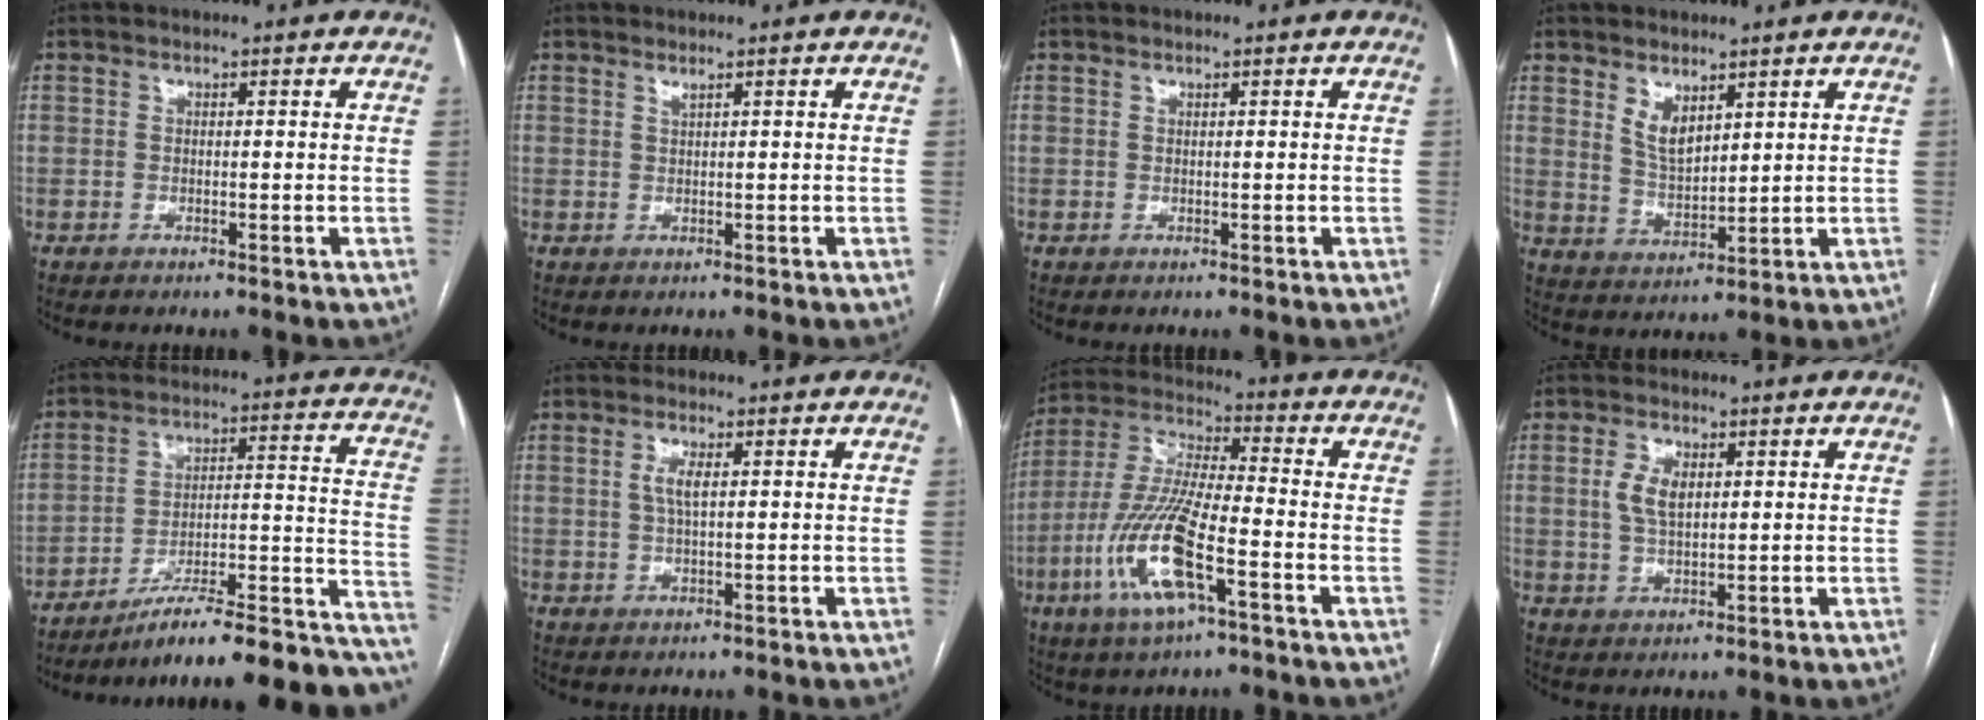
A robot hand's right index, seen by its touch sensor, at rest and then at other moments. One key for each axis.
{"total": 0.6, "fx": 0.5, "fy": -0.2, "fz": 0.3, "tx": -0.013, "ty": -0.006, "tz": 0.013}
{"total": 0.0}
{"total": 4.9, "fx": 3.0, "fy": 2.1, "fz": 3.2, "tx": -0.066, "ty": -0.009, "tz": 0.066}
{"total": 23.4, "fx": -18.5, "fy": 3.5, "fz": 13.9, "tx": -0.097, "ty": 0.039, "tz": -0.261}
{"total": 2.7, "fx": 0.6, "fy": 0.5, "fz": 2.6, "tx": -0.056, "ty": -0.001, "tz": 0.012}
{"total": 15.1, "fx": -5.7, "fy": 2.8, "fz": 13.7, "tx": -0.298, "ty": -0.012, "tz": -0.106}
{"total": 5.0, "fx": 1.3, "fy": 2.5, "fz": 4.1, "tx": -0.087, "ty": 0.005, "tz": 0.029}